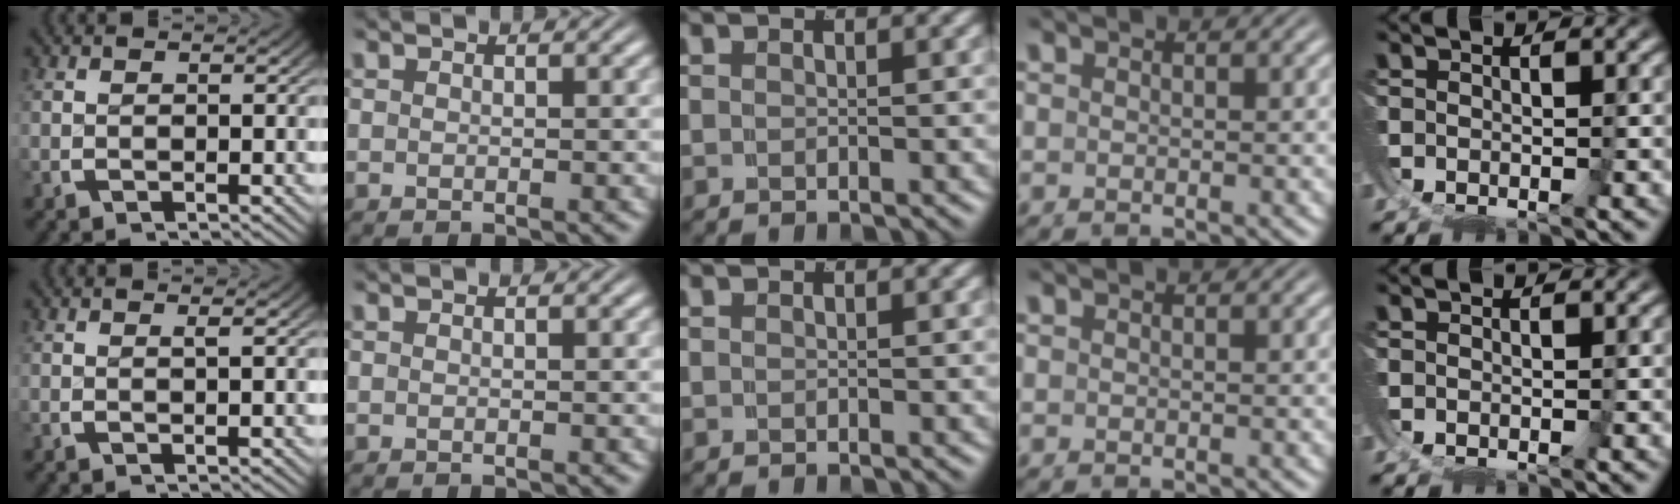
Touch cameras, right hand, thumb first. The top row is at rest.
{"thumb": {"total": 0.7, "force": [0.4, 0.0, 0.6], "torque": [-0.009, 0.000, 0.006]}}